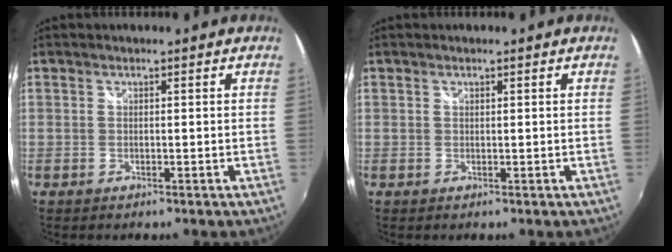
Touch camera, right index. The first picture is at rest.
{"total": 0.0}